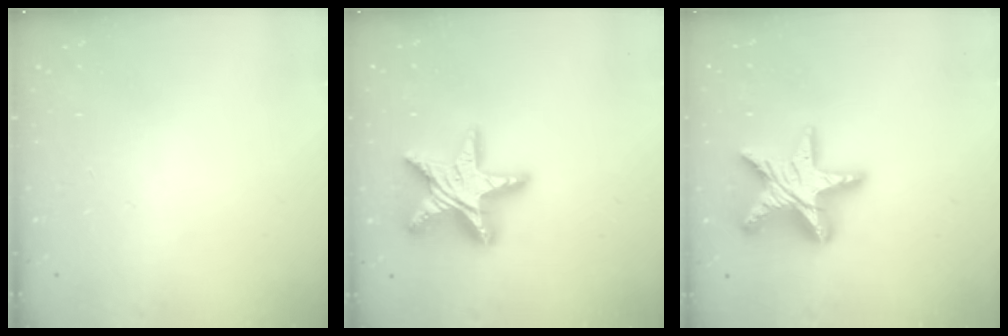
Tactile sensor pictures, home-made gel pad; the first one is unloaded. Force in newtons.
{"total": 20.2, "press": 20.1, "slide": 2.0}
{"total": 22.8, "press": 22.7, "slide": 2.0}